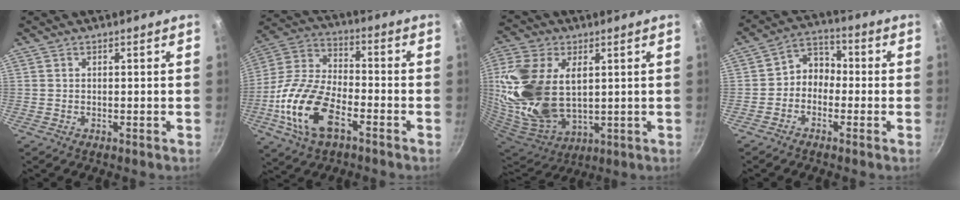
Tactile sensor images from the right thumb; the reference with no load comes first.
{"total": 17.5, "force": [-7.0, 8.9, 13.3], "torque": [-0.256, 0.033, -0.147]}
{"total": 22.3, "force": [4.0, 13.8, 17.1], "torque": [-0.346, -0.028, 0.088]}
{"total": 6.0, "force": [-1.5, 4.9, 3.2], "torque": [-0.019, 0.035, -0.043]}